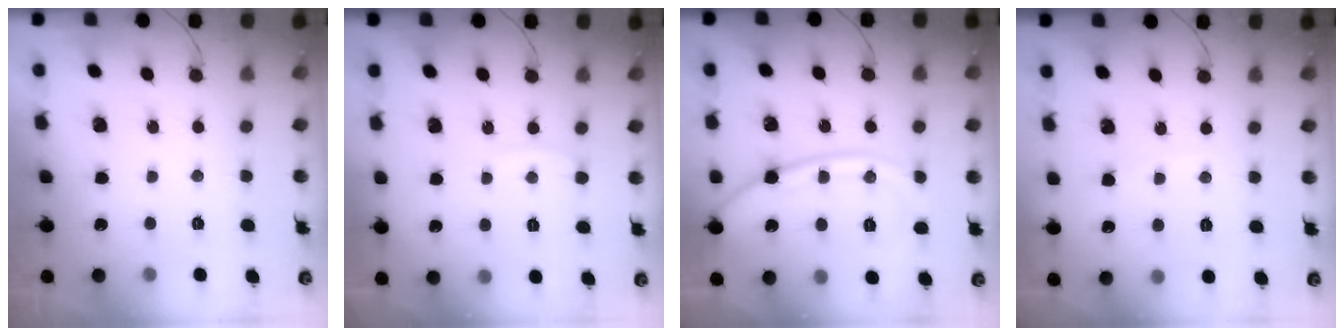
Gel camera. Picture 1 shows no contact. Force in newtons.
{"total": 4.5, "press": 4.5, "slide": 0.6}
{"total": 14.2, "press": 14.1, "slide": 1.5}
{"total": 2.3, "press": 2.3, "slide": 0.3}